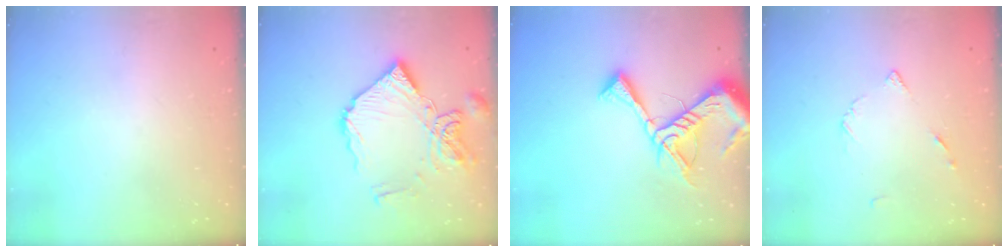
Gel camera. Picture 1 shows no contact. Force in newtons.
{"total": 16.0, "press": 15.9, "slide": 1.9}
{"total": 13.8, "press": 13.8, "slide": 1.3}
{"total": 5.7, "press": 5.6, "slide": 0.7}